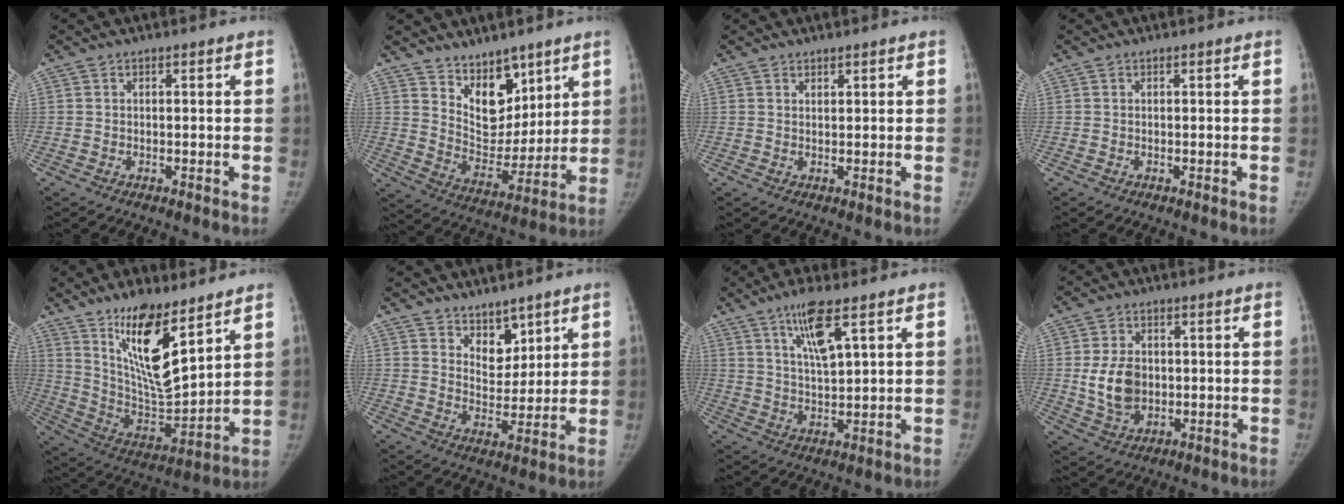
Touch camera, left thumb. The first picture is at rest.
{"total": 11.8, "force": [8.0, 6.8, 5.5], "torque": [-0.044, -0.065, 0.151]}
{"total": 0.9, "force": [0.7, 0.4, 0.3], "torque": [0.001, -0.005, 0.011]}
{"total": 0.0}
{"total": 17.6, "force": [10.5, 5.6, 13.0], "torque": [-0.202, -0.071, 0.204]}
{"total": 6.6, "force": [4.7, 4.0, 2.4], "torque": [-0.003, -0.038, 0.086]}
{"total": 8.0, "force": [4.2, 1.7, 6.6], "torque": [-0.121, -0.024, 0.084]}
{"total": 8.7, "force": [0.0, 6.4, 5.9], "torque": [-0.089, -0.004, 0.008]}